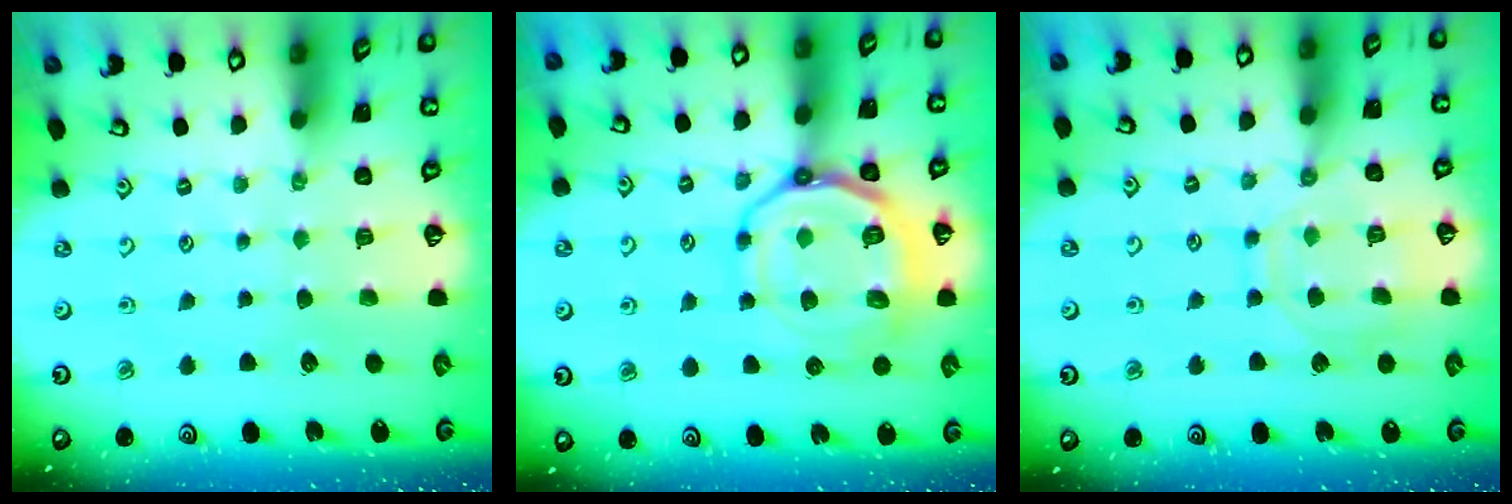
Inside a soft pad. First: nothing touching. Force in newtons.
{"total": 16.0, "press": 15.9, "slide": 2.0}
{"total": 10.4, "press": 10.3, "slide": 0.9}